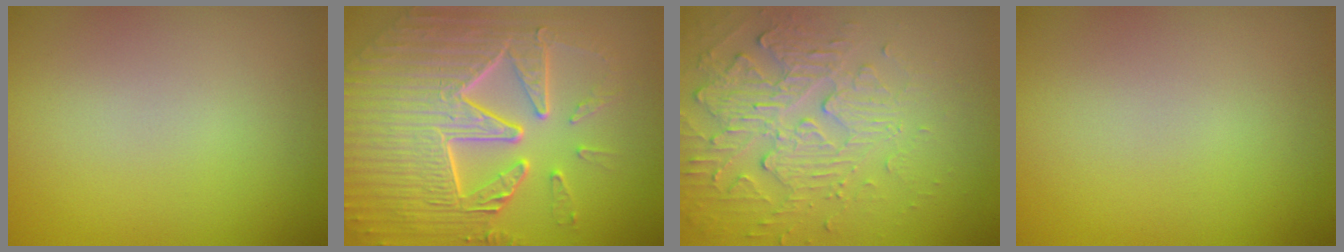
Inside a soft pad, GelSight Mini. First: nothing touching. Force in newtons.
{"total": 9.7, "press": 6.6, "slide": 7.1}
{"total": 4.3, "press": 3.5, "slide": 2.6}
{"total": 0.0}